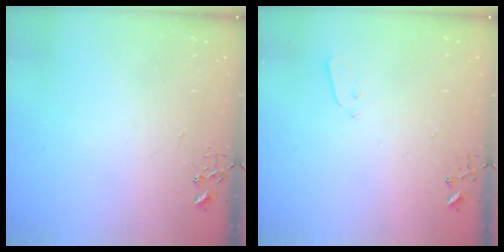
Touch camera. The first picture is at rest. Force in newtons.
{"total": 3.2, "press": 3.1, "slide": 0.7}